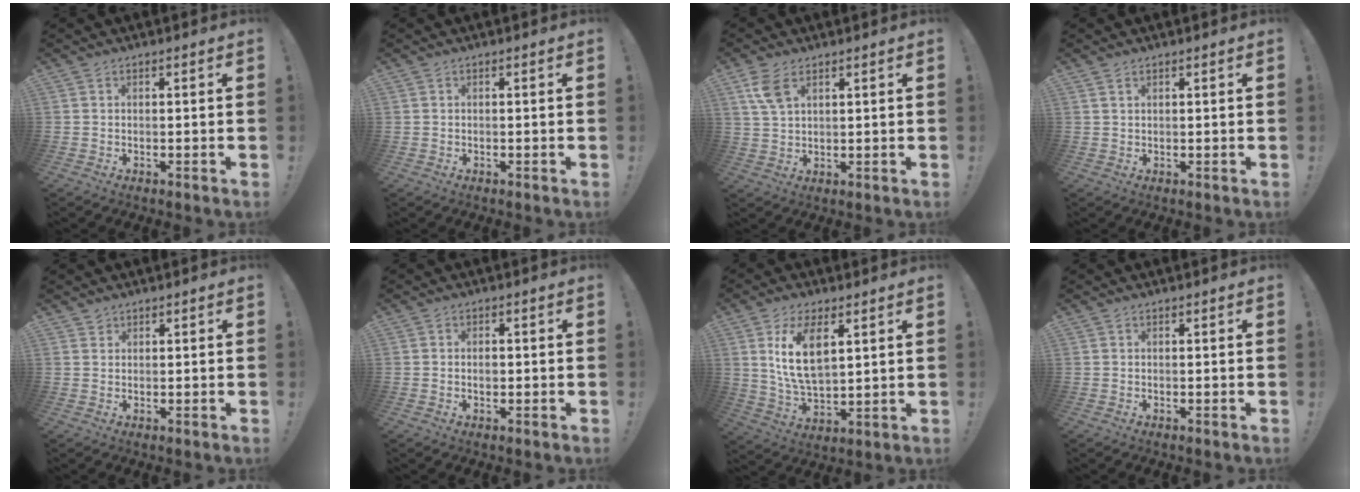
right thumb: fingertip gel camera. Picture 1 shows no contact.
{"total": 0.0}
{"total": 6.5, "force": [3.5, 3.2, 4.4], "torque": [-0.076, -0.010, 0.068]}
{"total": 1.4, "force": [0.9, 0.6, 0.9], "torque": [-0.018, 0.000, 0.017]}
{"total": 1.3, "force": [1.1, 0.6, 0.1], "torque": [-0.002, -0.007, 0.022]}
{"total": 1.6, "force": [-0.4, 1.1, 1.0], "torque": [-0.007, -0.001, -0.010]}
{"total": 12.1, "force": [4.6, 5.9, 9.4], "torque": [-0.182, -0.015, 0.082]}
{"total": 0.0}